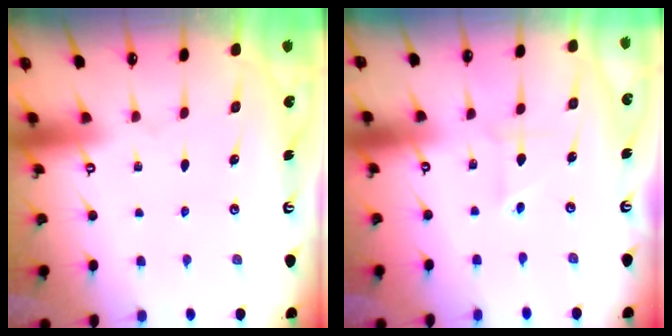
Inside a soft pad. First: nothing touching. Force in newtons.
{"total": 2.0, "press": 1.9, "slide": 0.5}